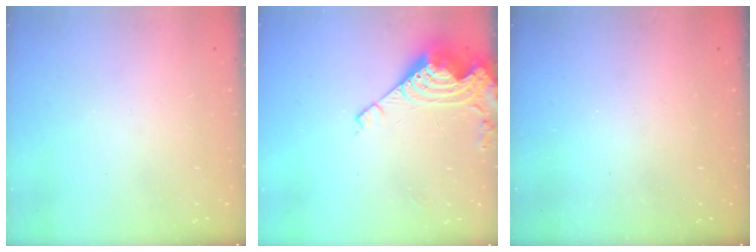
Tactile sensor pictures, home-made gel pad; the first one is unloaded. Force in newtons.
{"total": 12.0, "press": 11.9, "slide": 1.0}
{"total": 1.2, "press": 1.2, "slide": 0.3}